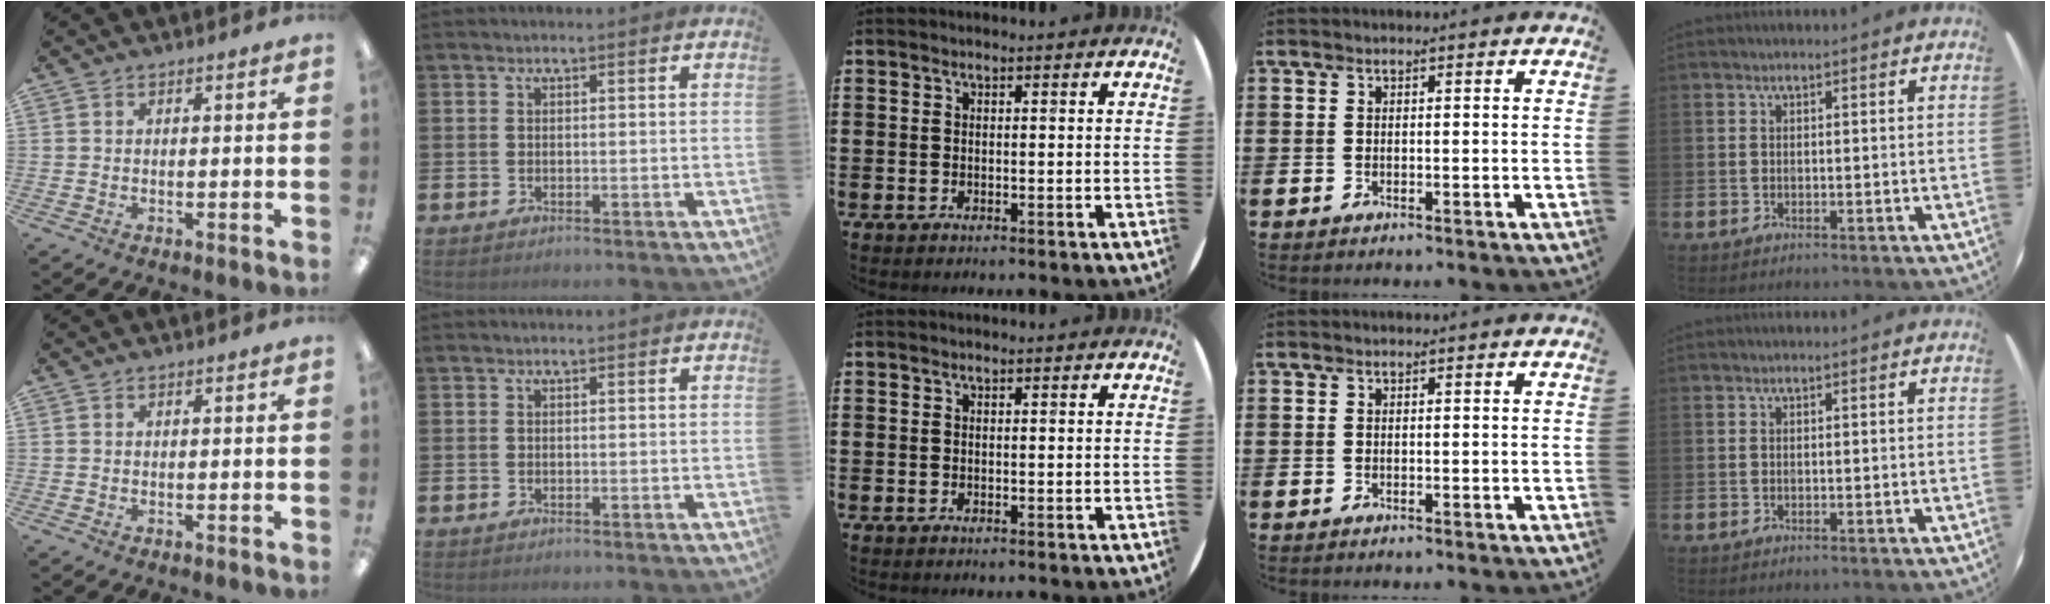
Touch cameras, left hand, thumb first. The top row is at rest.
{}